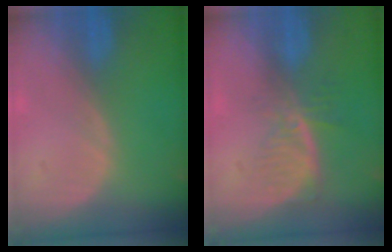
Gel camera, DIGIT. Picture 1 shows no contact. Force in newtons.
{"total": 5.9, "press": 5.0, "slide": 3.1}